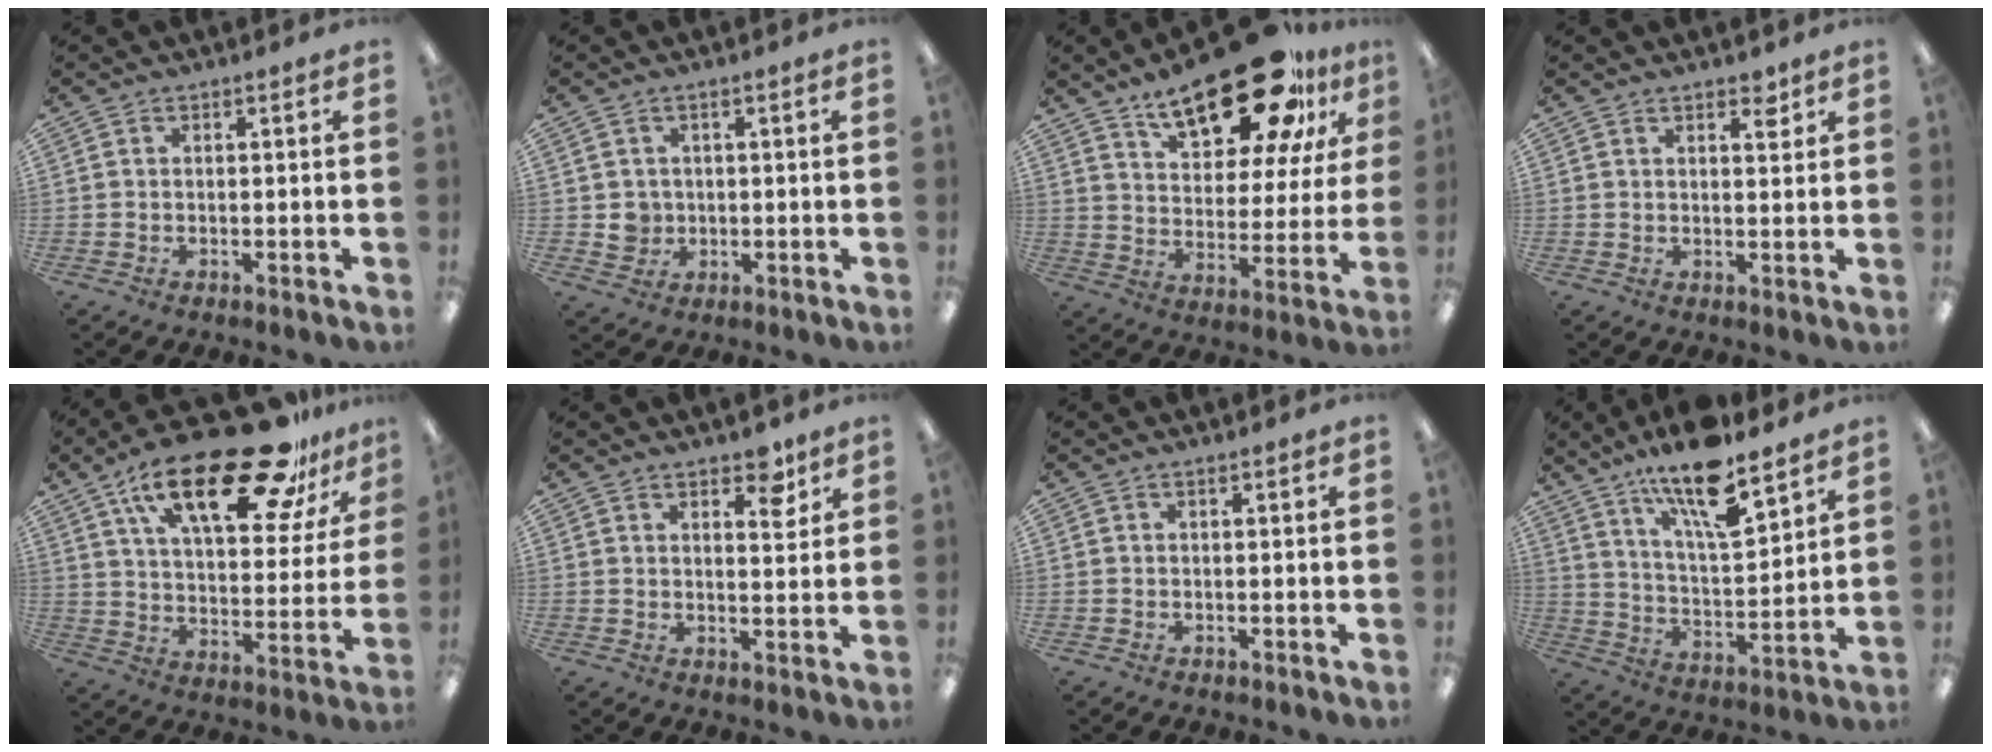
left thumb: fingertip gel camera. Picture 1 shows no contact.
{"total": 3.5, "force": [0.5, 3.4, 0.6], "torque": [-0.011, 0.003, 0.010]}
{"total": 23.2, "force": [15.9, 9.3, 14.1], "torque": [-0.215, -0.086, 0.265]}
{"total": 3.3, "force": [2.5, 1.2, 1.8], "torque": [-0.016, -0.012, 0.039]}
{"total": 26.6, "force": [17.2, 10.0, 17.6], "torque": [-0.272, -0.099, 0.282]}
{"total": 5.7, "force": [4.2, 2.5, 2.9], "torque": [-0.019, -0.026, 0.068]}
{"total": 0.0}
{"total": 16.4, "force": [12.2, 4.2, 10.1], "torque": [-0.176, -0.071, 0.204]}